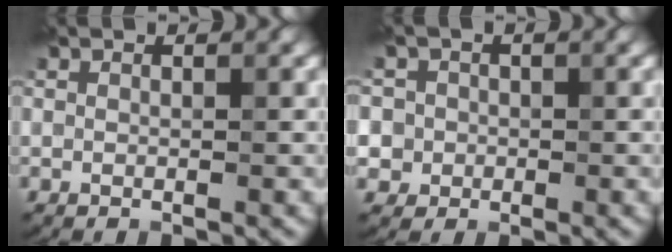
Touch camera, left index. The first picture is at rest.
{"total": 4.6, "force": [0.3, 4.5, 1.2], "torque": [-0.010, 0.025, -0.016]}